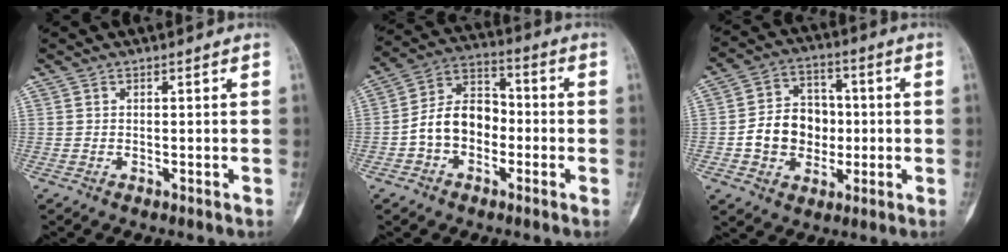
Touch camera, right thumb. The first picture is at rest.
{"total": 10.7, "force": [-2.5, 7.8, 6.8], "torque": [-0.098, 0.044, -0.057]}
{"total": 11.8, "force": [-1.3, 9.7, 6.5], "torque": [-0.069, 0.028, -0.024]}